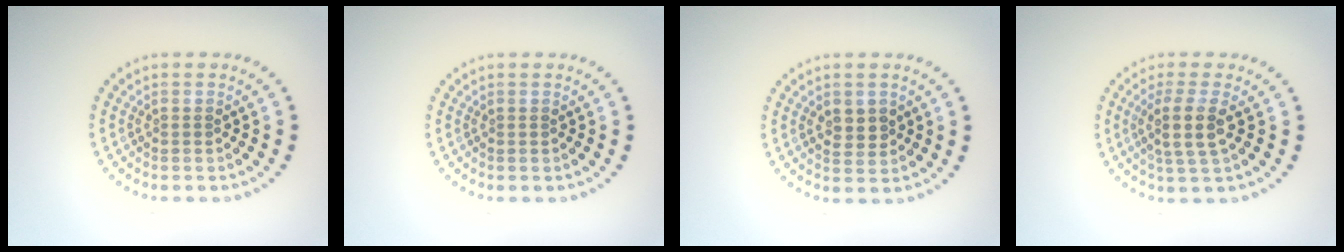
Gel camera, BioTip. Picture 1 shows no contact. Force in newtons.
{"total": 0.0}
{"total": 1.7, "press": 1.7, "slide": 0.6}
{"total": 3.0, "press": 2.6, "slide": 1.4}